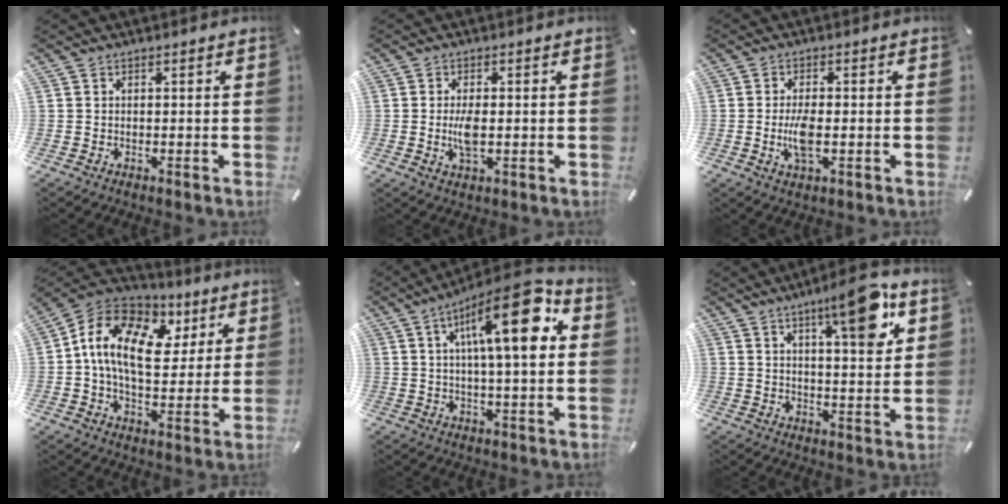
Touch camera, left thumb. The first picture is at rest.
{"total": 4.8, "force": [-0.3, 2.0, 4.3], "torque": [-0.099, -0.007, -0.010]}
{"total": 5.7, "force": [-0.8, 2.2, 5.2], "torque": [-0.115, -0.006, -0.020]}
{"total": 15.8, "force": [4.1, 10.4, 11.1], "torque": [-0.225, -0.010, 0.071]}
{"total": 19.0, "force": [5.8, 5.3, 17.3], "torque": [-0.255, -0.019, 0.081]}
{"total": 13.4, "force": [7.3, 3.5, 10.7], "torque": [-0.144, -0.042, 0.113]}